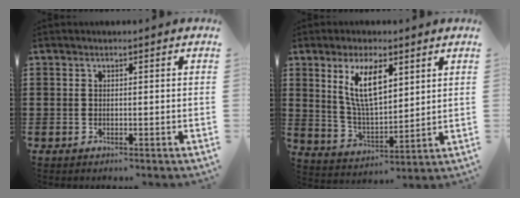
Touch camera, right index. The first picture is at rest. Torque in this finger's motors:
{"motor_torque": [1.79, 0.35, 1.05, 0.21]}